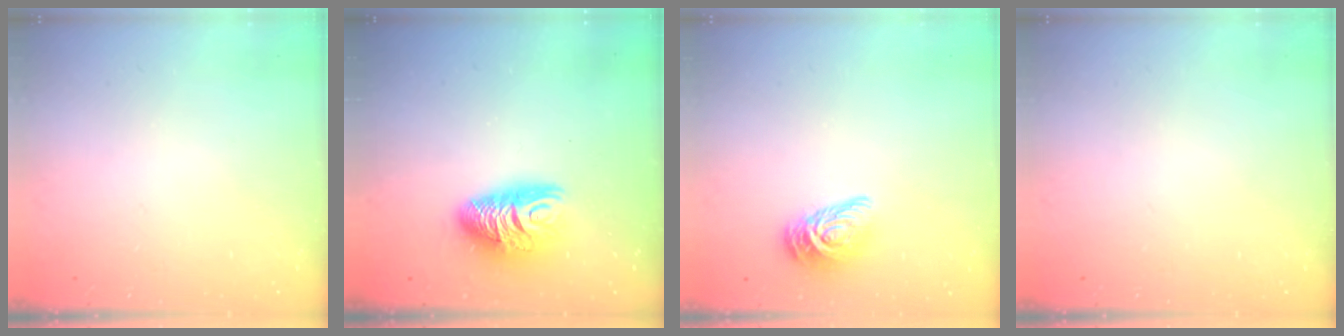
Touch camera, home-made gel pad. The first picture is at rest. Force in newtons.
{"total": 10.6, "press": 10.6, "slide": 0.5}
{"total": 10.7, "press": 10.7, "slide": 0.6}
{"total": 0.0}